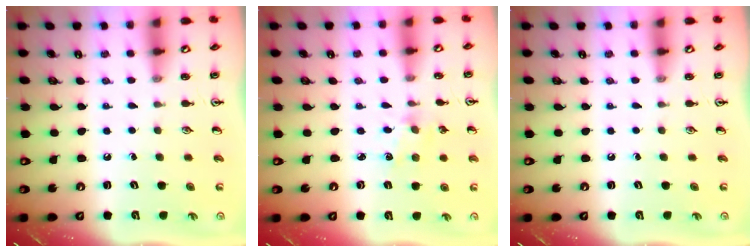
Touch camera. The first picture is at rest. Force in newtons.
{"total": 1.8, "press": 1.8, "slide": 0.3}
{"total": 0.0}